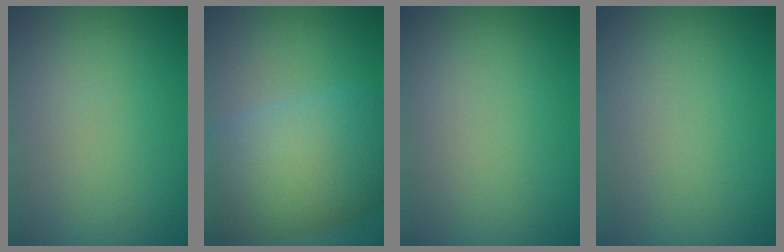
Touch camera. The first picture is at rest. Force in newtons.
{"total": 11.7, "press": 11.7, "slide": 0.7}
{"total": 0.0}
{"total": 0.0}